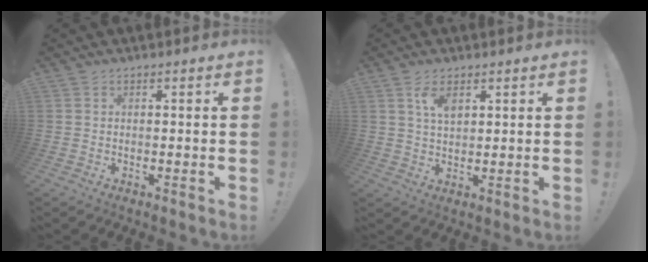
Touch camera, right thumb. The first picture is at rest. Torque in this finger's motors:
{"motor_torque": [-0.04, 0.20, 0.25, -0.18, 0.01]}